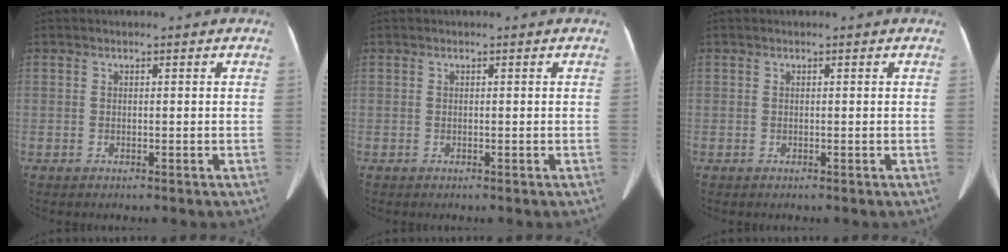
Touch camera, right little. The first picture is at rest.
{"total": 0.0}
{"total": 0.0}